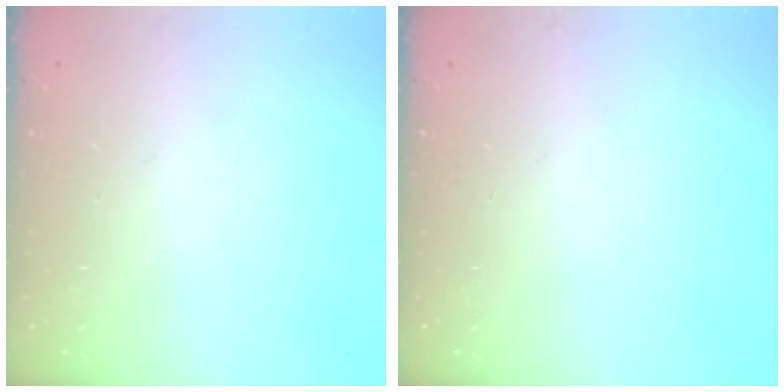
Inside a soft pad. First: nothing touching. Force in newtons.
{"total": 0.0}